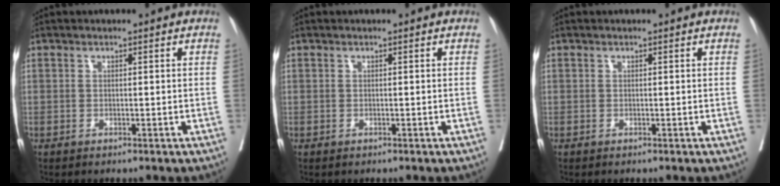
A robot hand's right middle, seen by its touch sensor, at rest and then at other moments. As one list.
[{"total": 0.0}, {"total": 0.0}]